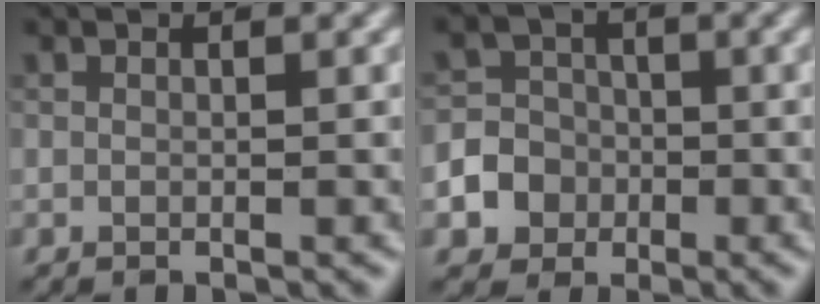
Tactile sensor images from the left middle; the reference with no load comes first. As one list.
[{"total": 4.5, "force": [-1.6, 4.1, 0.9], "torque": [0.005, 0.000, -0.049]}]